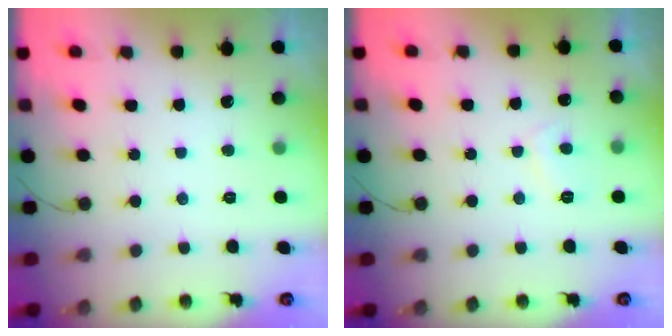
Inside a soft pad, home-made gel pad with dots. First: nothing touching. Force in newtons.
{"total": 2.9, "press": 2.9, "slide": 0.5}